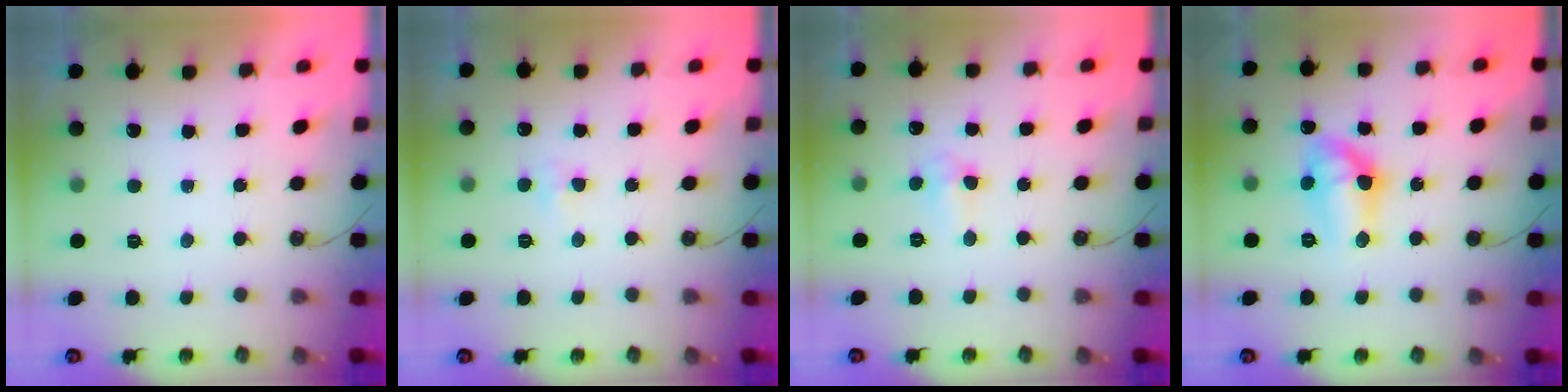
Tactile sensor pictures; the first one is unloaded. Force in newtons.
{"total": 3.5, "press": 3.4, "slide": 0.6}
{"total": 5.0, "press": 3.7, "slide": 3.4}
{"total": 11.4, "press": 11.4, "slide": 0.8}